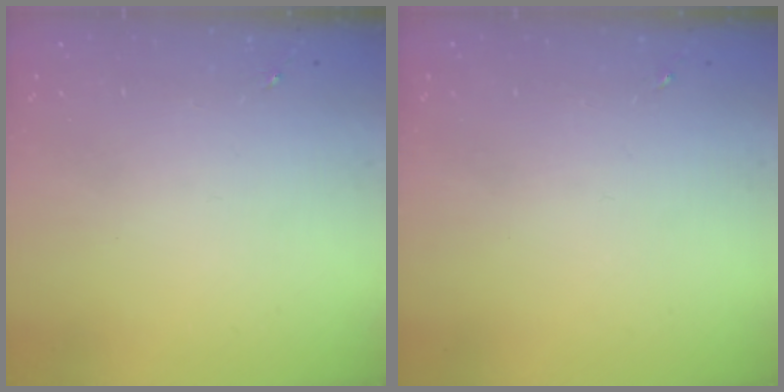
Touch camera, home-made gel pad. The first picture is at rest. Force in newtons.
{"total": 0.0}